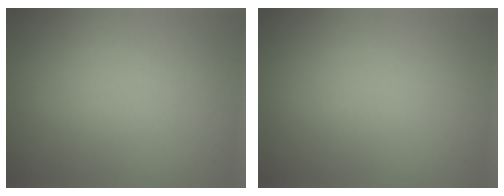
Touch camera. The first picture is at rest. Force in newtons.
{"total": 0.0}